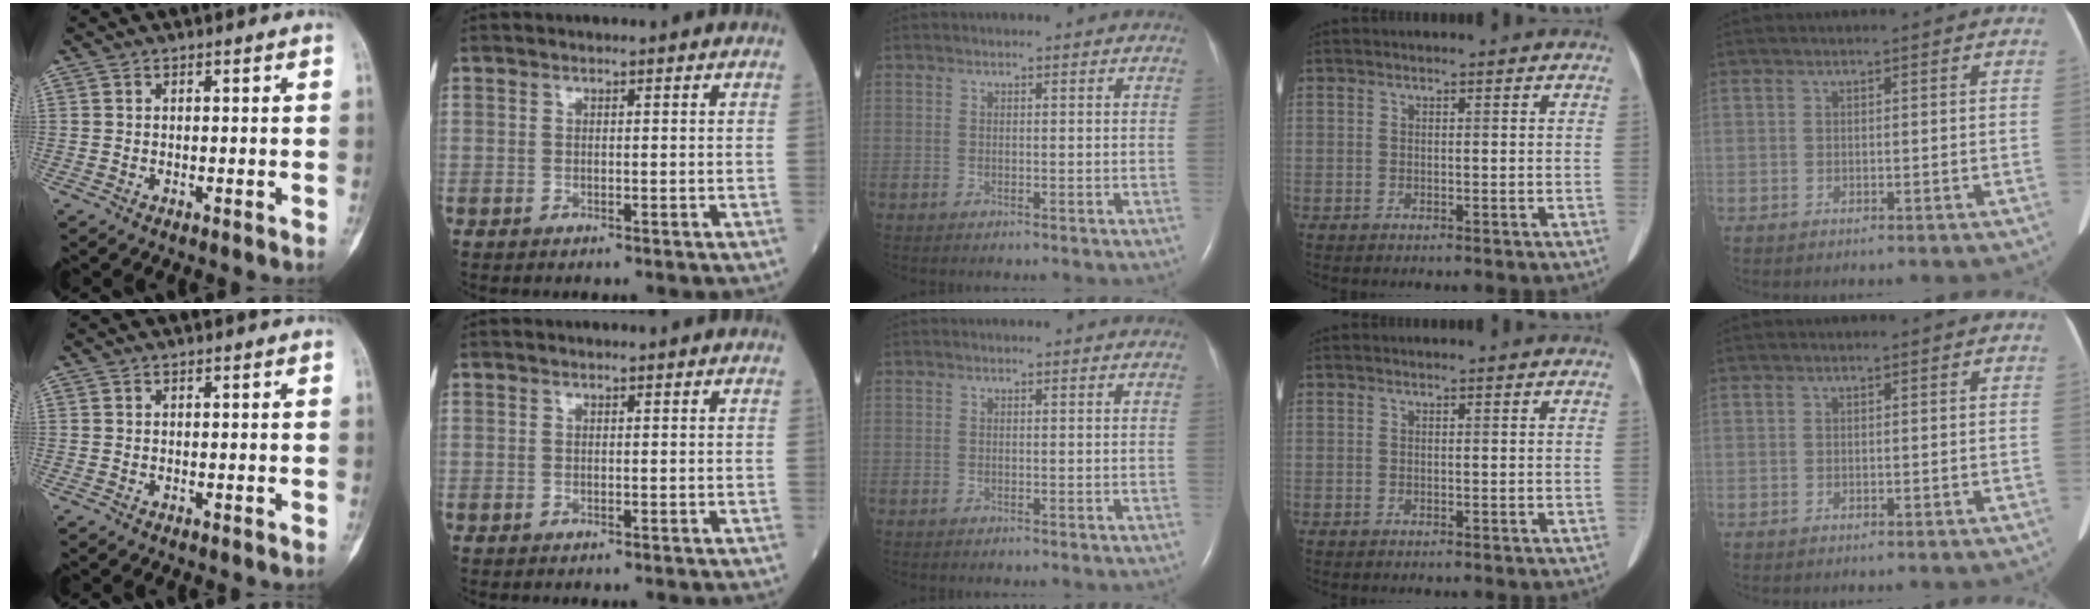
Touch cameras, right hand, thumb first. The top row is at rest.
{}